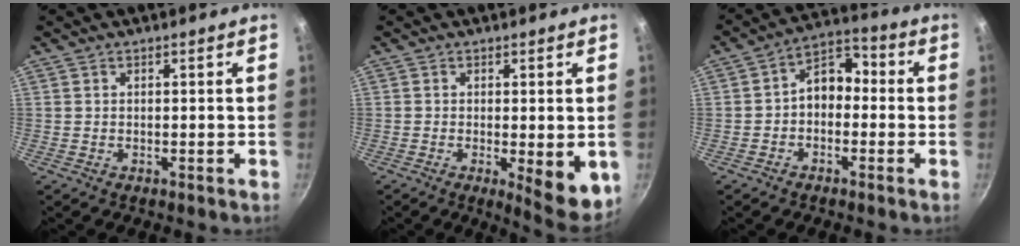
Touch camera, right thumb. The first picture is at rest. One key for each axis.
{"total": 7.9, "fx": -1.3, "fy": 2.4, "fz": 7.4, "tx": -0.086, "ty": -0.010, "tz": -0.010}
{"total": 7.8, "fx": -0.9, "fy": 5.7, "fz": 5.2, "tx": -0.048, "ty": 0.040, "tz": -0.032}